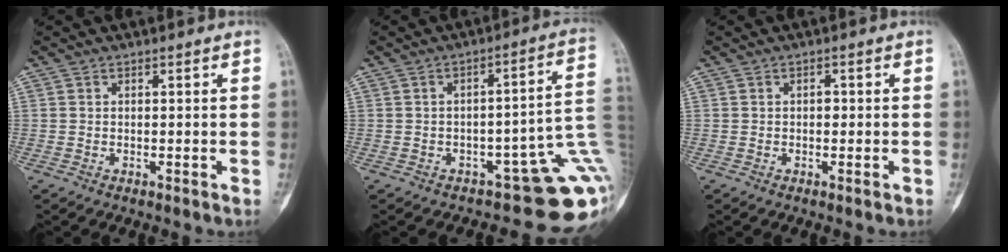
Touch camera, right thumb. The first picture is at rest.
{"total": 12.6, "force": [-3.7, 5.6, 10.6], "torque": [-0.094, 0.057, -0.041]}
{"total": 1.4, "force": [-0.1, 0.9, 1.1], "torque": [-0.010, 0.003, -0.004]}